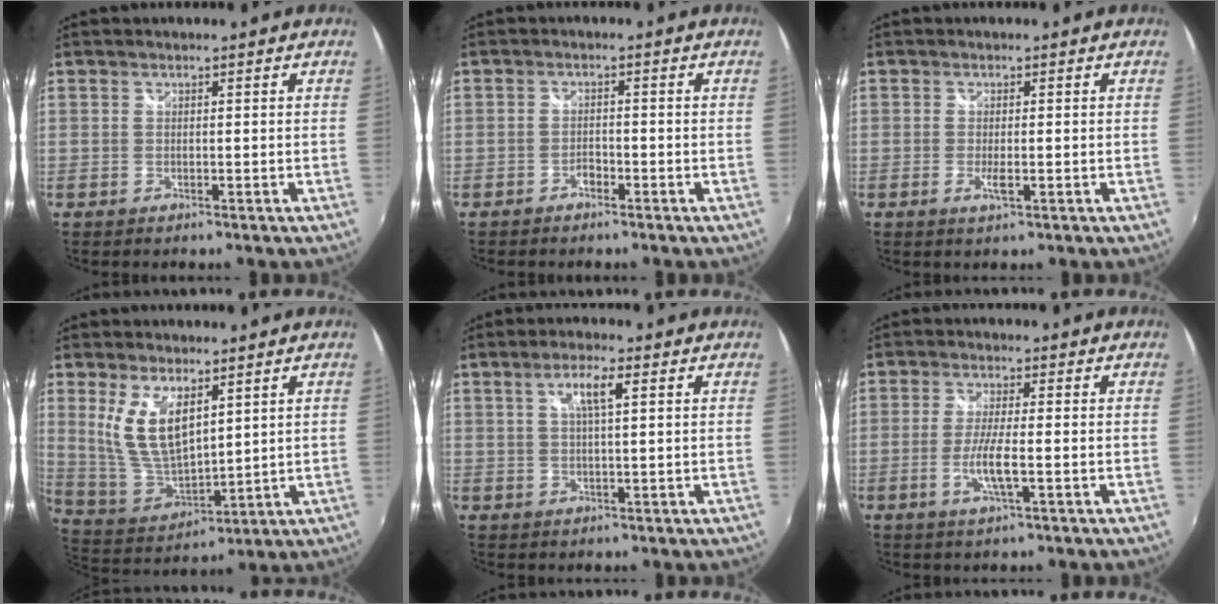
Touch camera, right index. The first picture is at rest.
{"total": 1.6, "force": [-1.4, 0.6, 0.6], "torque": [-0.013, 0.003, -0.024]}
{"total": 2.1, "force": [-0.7, 0.2, 2.0], "torque": [-0.039, -0.003, -0.010]}
{"total": 11.7, "force": [4.8, 5.3, 9.3], "torque": [-0.185, -0.005, 0.108]}
{"total": 4.4, "force": [1.5, 0.6, 4.1], "torque": [-0.078, 0.004, 0.026]}
{"total": 5.2, "force": [-1.6, 0.3, 5.0], "torque": [-0.100, -0.008, -0.031]}